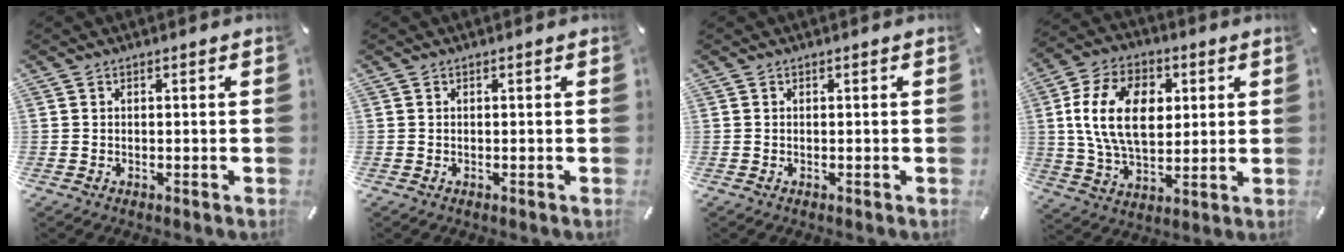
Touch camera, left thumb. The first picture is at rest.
{"total": 0.0}
{"total": 0.0}
{"total": 15.8, "force": [3.1, 10.5, 11.4], "torque": [-0.230, 0.011, 0.053]}